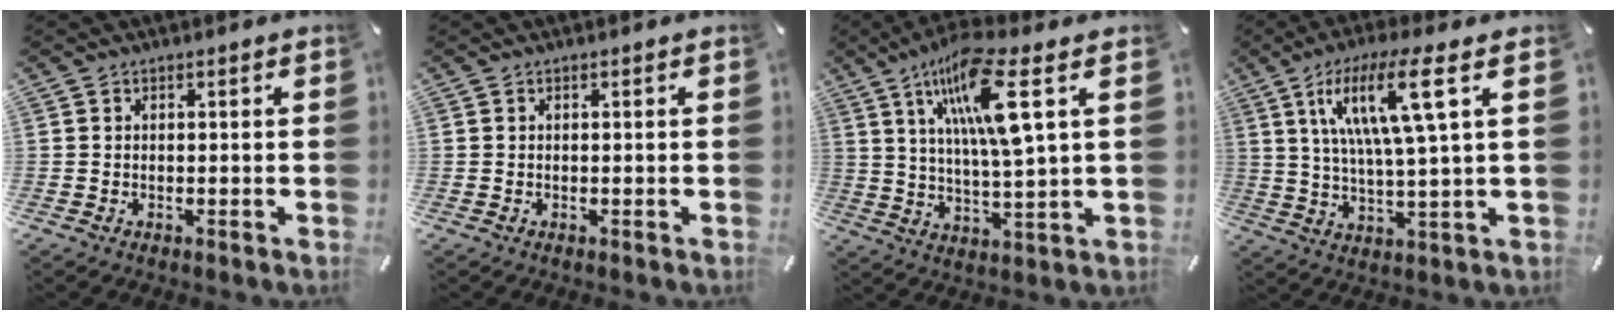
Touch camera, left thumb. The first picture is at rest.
{"total": 0.0}
{"total": 15.0, "force": [7.0, 2.7, 13.0], "torque": [-0.251, -0.009, 0.111]}
{"total": 14.4, "force": [5.9, 1.8, 13.1], "torque": [-0.257, -0.003, 0.090]}